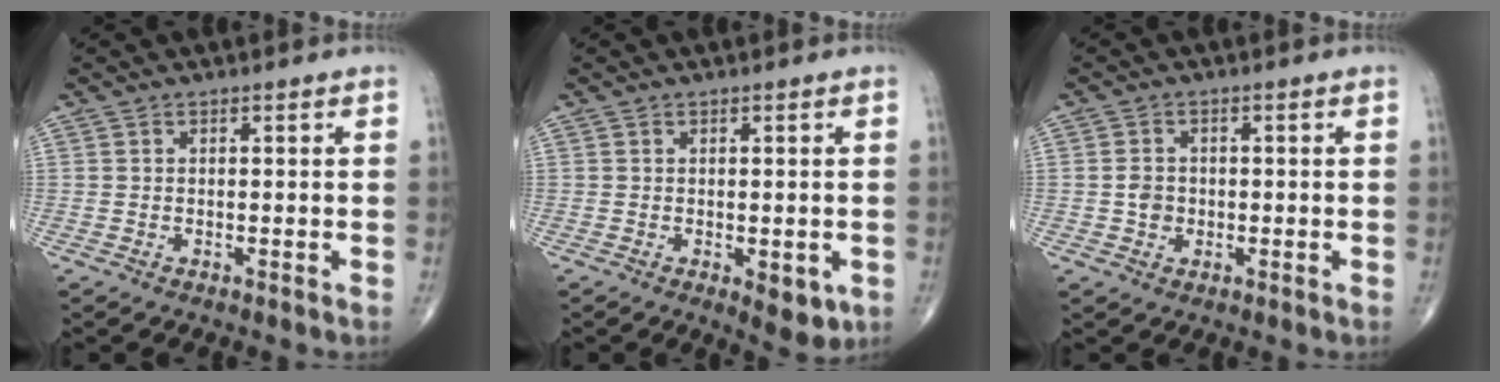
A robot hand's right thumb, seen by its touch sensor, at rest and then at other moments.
{"total": 4.8, "force": [-1.3, 2.4, 3.9], "torque": [-0.034, -0.008, -0.010]}
{"total": 3.1, "force": [-0.3, 2.7, 1.5], "torque": [-0.015, 0.004, -0.007]}